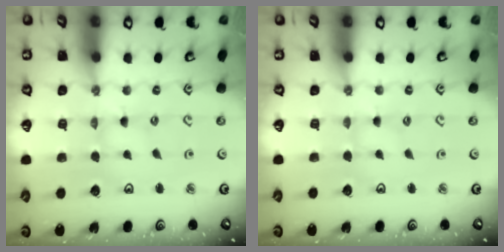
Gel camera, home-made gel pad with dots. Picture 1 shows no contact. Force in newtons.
{"total": 0.6, "press": 0.6, "slide": 0.2}